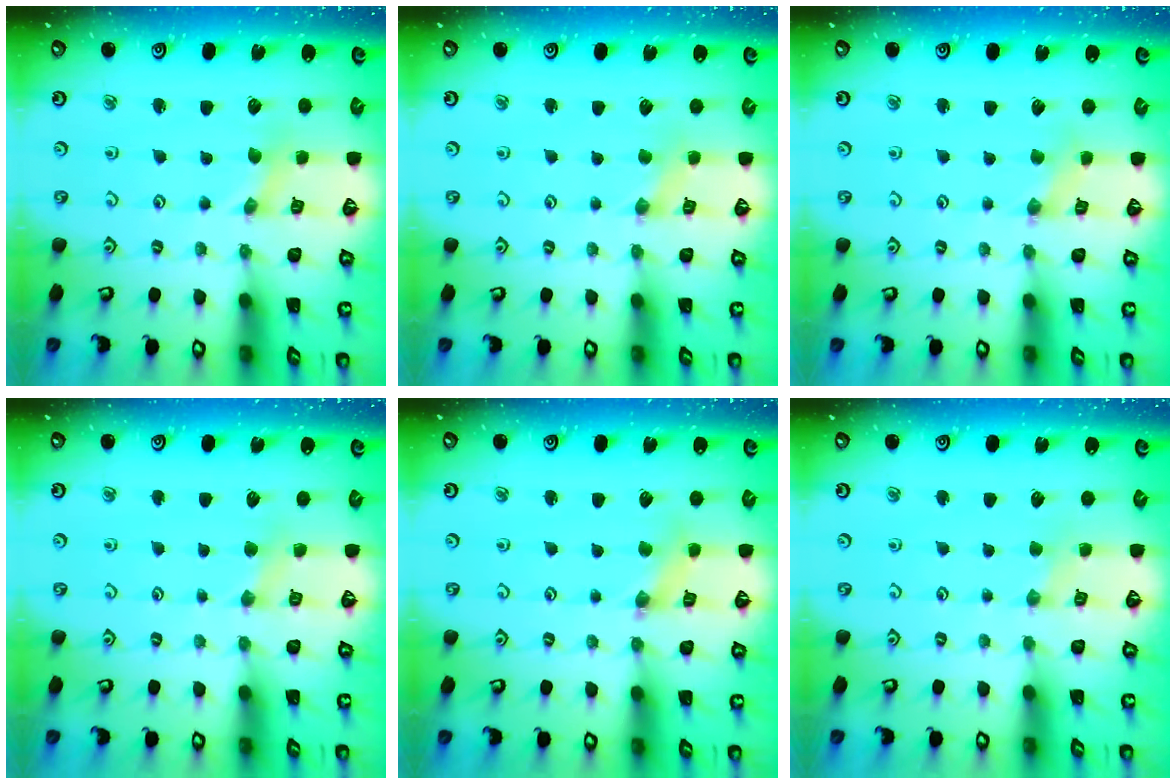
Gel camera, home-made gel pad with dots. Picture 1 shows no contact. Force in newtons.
{"total": 0.0}
{"total": 1.1, "press": 1.1, "slide": 0.2}
{"total": 2.3, "press": 2.3, "slide": 0.4}
{"total": 1.5, "press": 1.4, "slide": 0.3}
{"total": 1.0, "press": 1.0, "slide": 0.2}